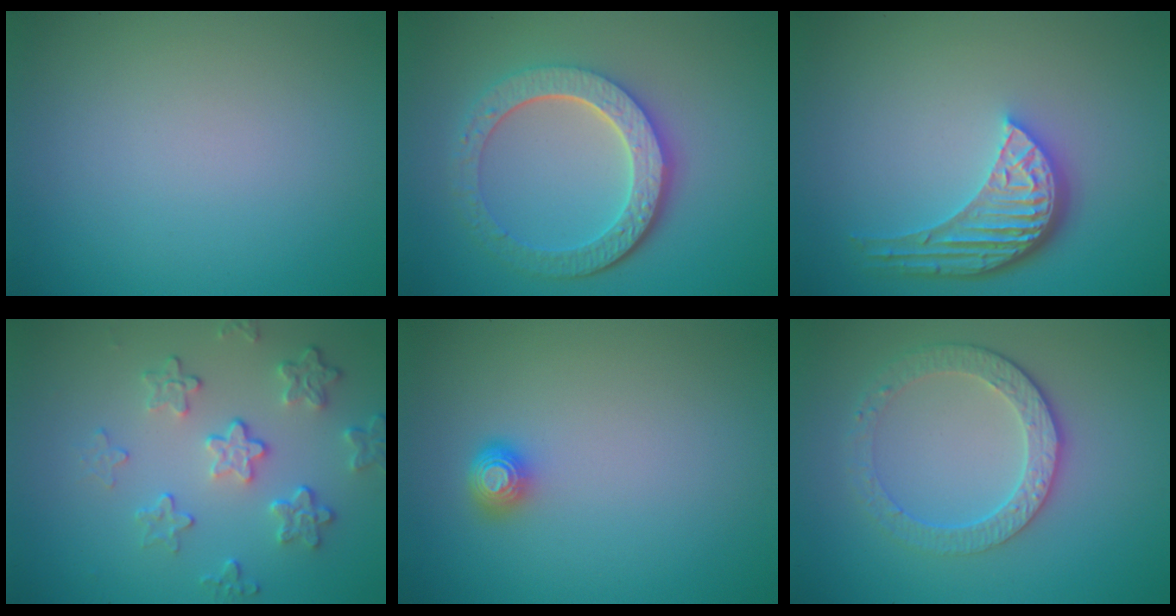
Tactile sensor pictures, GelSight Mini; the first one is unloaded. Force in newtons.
{"total": 5.9, "press": 4.6, "slide": 3.7}
{"total": 5.3, "press": 3.9, "slide": 3.5}
{"total": 4.4, "press": 3.3, "slide": 3.0}
{"total": 1.6, "press": 1.2, "slide": 1.0}
{"total": 3.8, "press": 3.2, "slide": 2.1}